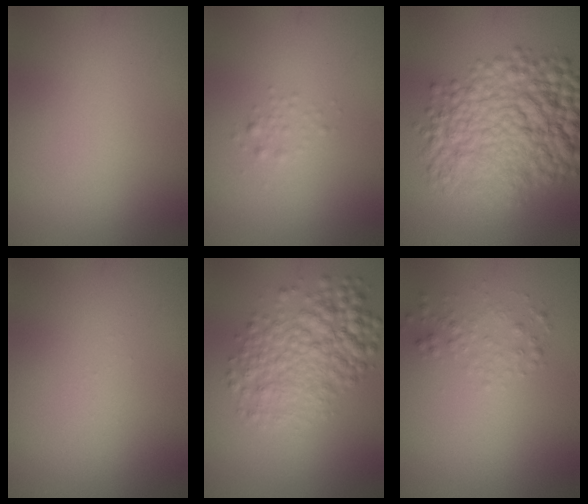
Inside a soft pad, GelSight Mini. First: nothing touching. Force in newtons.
{"total": 0.9, "press": 0.9, "slide": 0.0}
{"total": 10.5, "press": 10.5, "slide": 0.1}
{"total": 0.0}
{"total": 6.2, "press": 6.2, "slide": 0.1}
{"total": 1.6, "press": 1.6, "slide": 0.0}